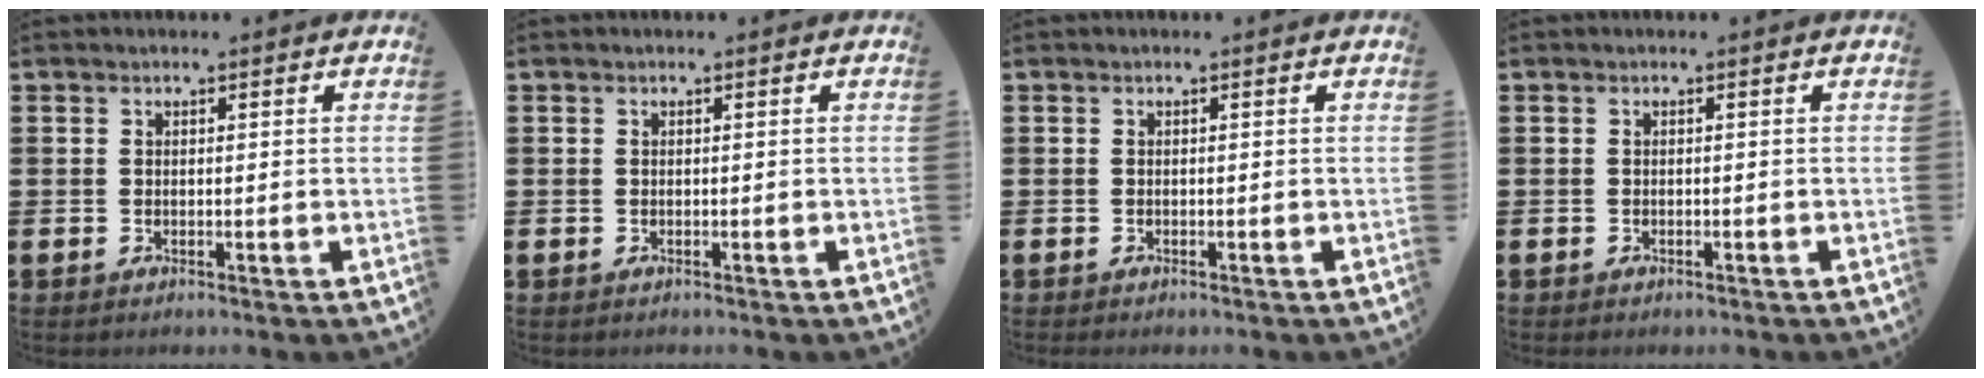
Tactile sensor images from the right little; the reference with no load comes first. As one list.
[{"total": 0.0}, {"total": 0.0}, {"total": 0.0}]